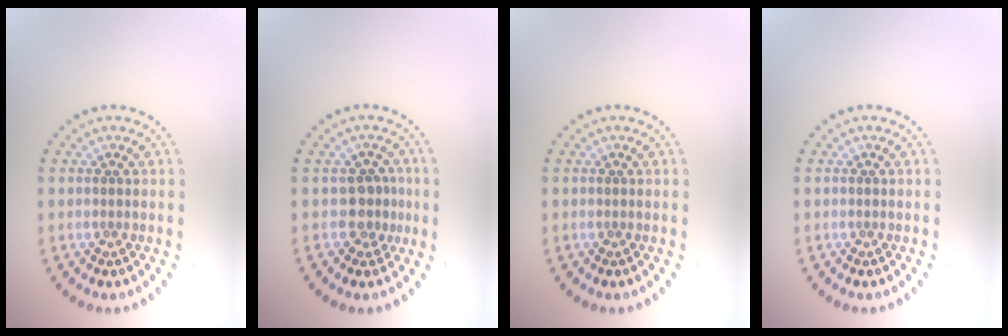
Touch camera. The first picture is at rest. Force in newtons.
{"total": 2.1, "press": 1.8, "slide": 1.1}
{"total": 0.0}
{"total": 0.0}